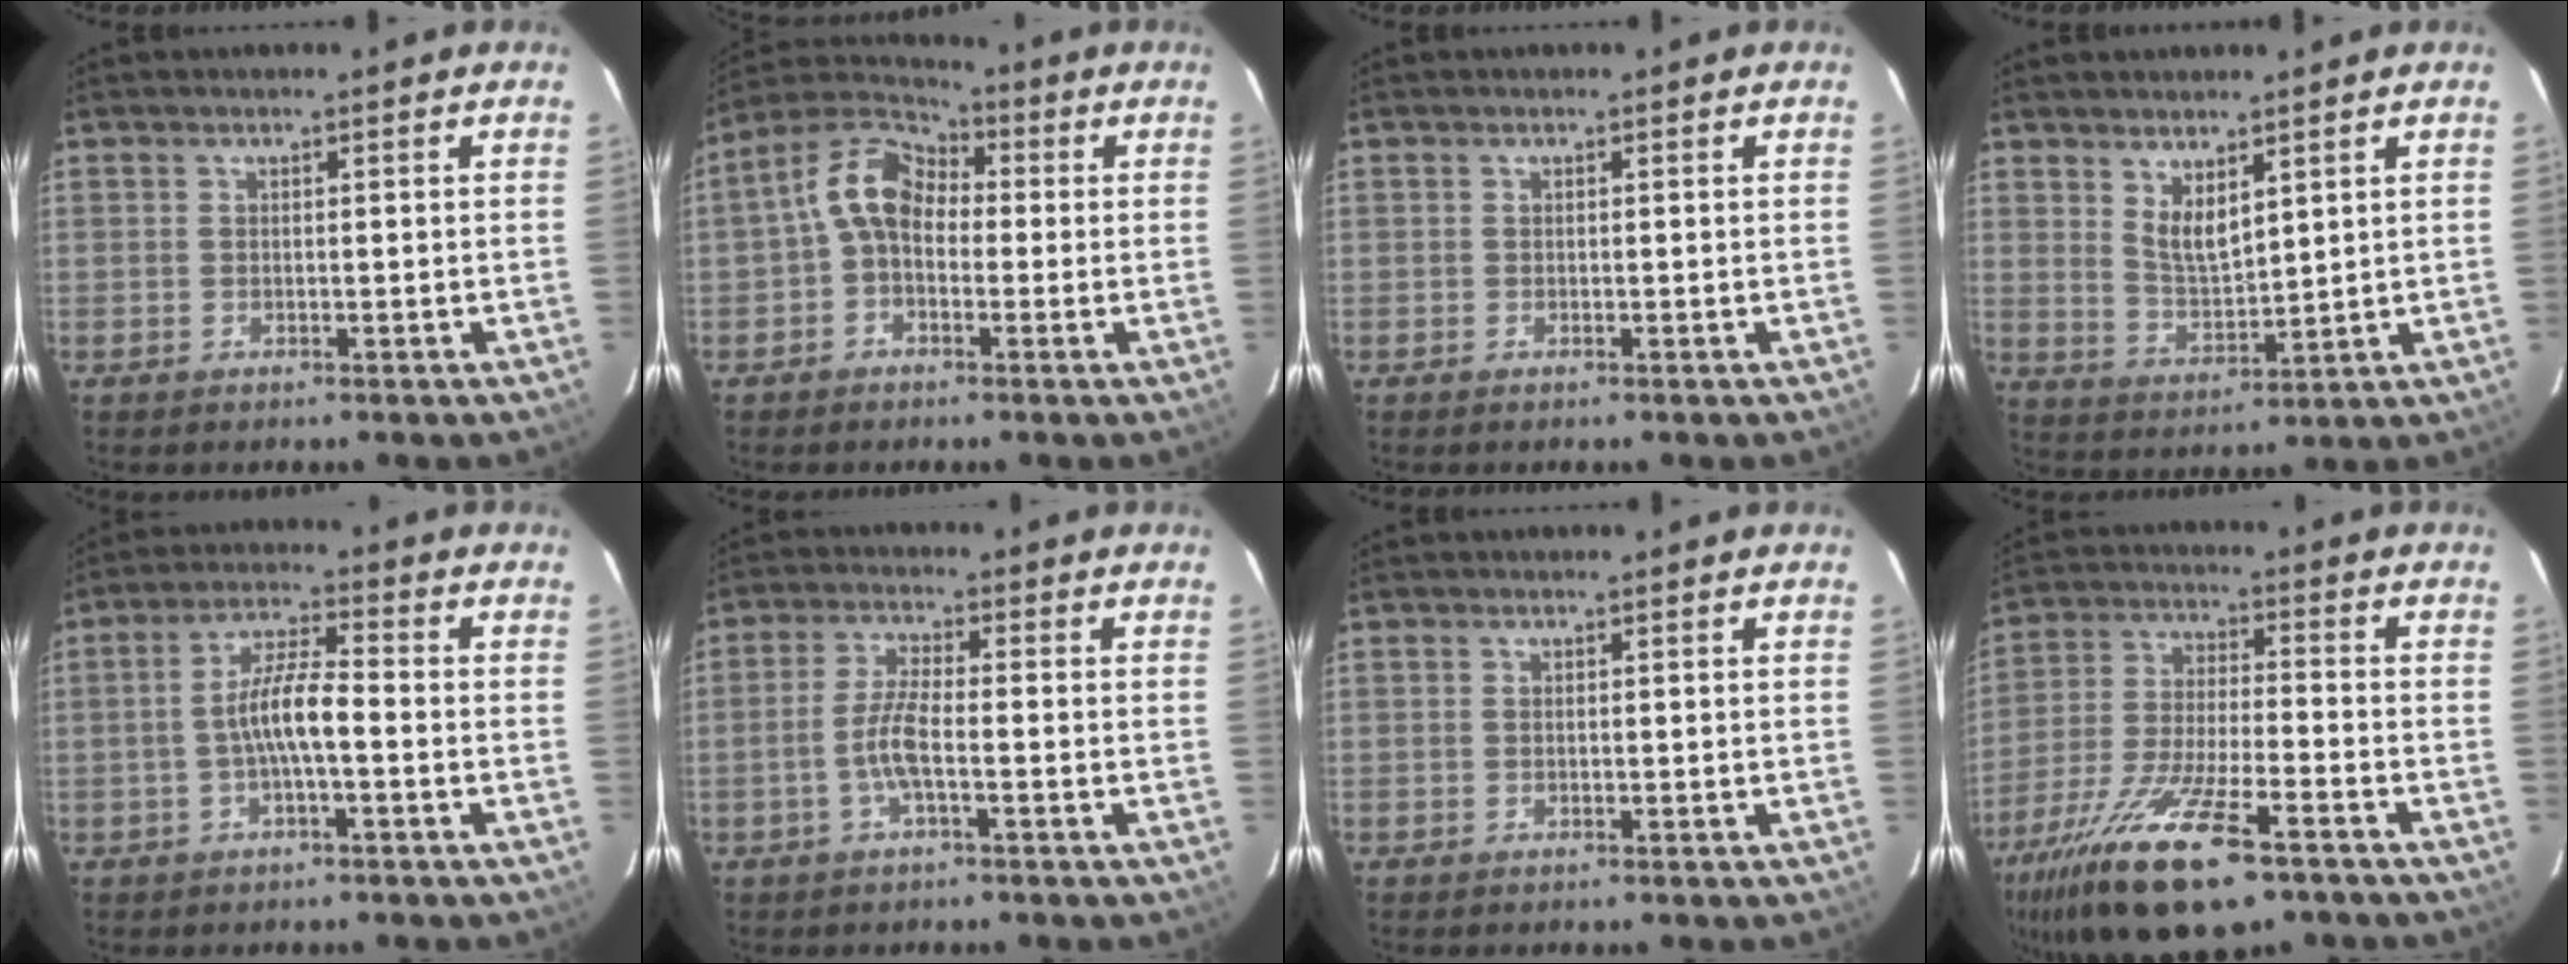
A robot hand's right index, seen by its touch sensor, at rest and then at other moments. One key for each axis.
{"total": 8.7, "fx": -0.5, "fy": 6.3, "fz": 6.0, "tx": -0.120, "ty": 0.031, "tz": -0.022}
{"total": 0.0}
{"total": 6.0, "fx": 3.8, "fy": 2.3, "fz": 4.0, "tx": -0.069, "ty": -0.007, "tz": 0.076}
{"total": 6.7, "fx": -1.6, "fy": 1.1, "fz": 6.4, "tx": -0.129, "ty": 0.011, "tz": -0.030}
{"total": 5.5, "fx": -1.9, "fy": 0.9, "fz": 5.1, "tx": -0.108, "ty": 0.002, "tz": -0.038}
{"total": 0.0}
{"total": 20.1, "fx": -13.0, "fy": 5.6, "fz": 14.2, "tx": -0.291, "ty": -0.054, "tz": -0.236}